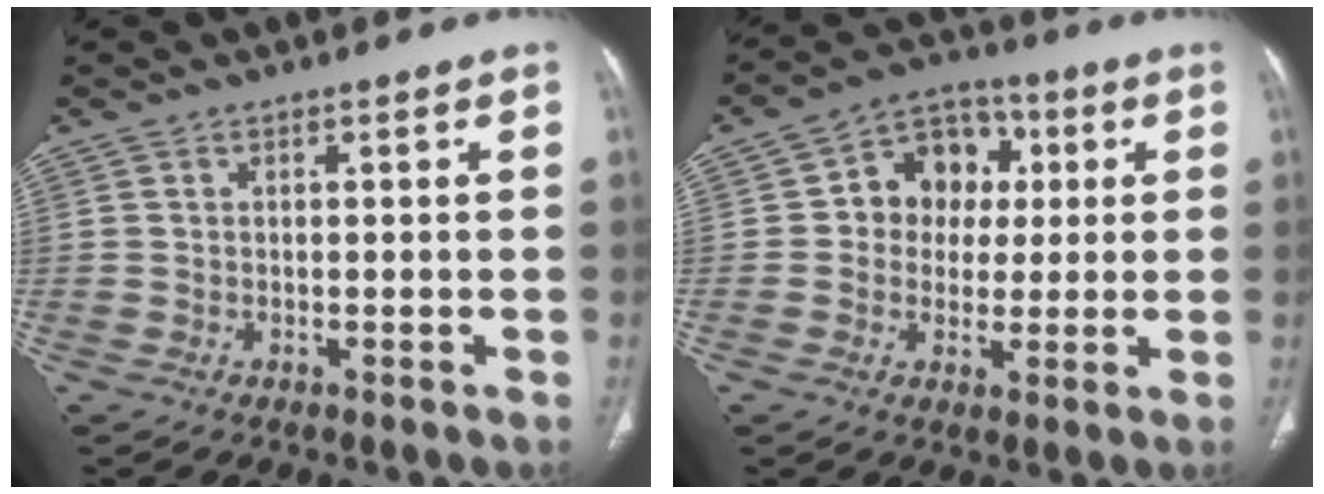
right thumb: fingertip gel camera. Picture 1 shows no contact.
{"total": 10.9, "force": [1.6, 9.1, 5.8], "torque": [-0.036, 0.012, 0.015]}